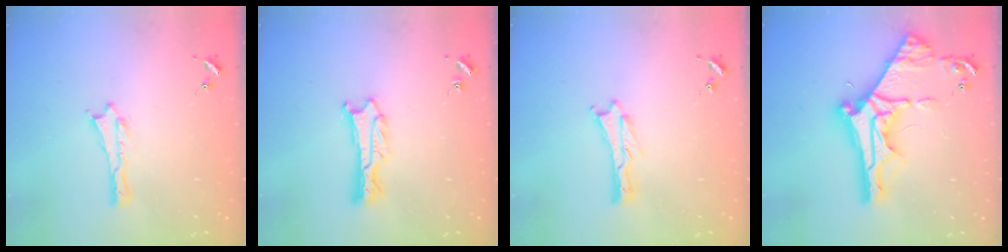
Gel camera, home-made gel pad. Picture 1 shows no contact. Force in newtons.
{"total": 1.1, "press": 1.1, "slide": 0.2}
{"total": 0.0}
{"total": 11.8, "press": 11.7, "slide": 1.2}